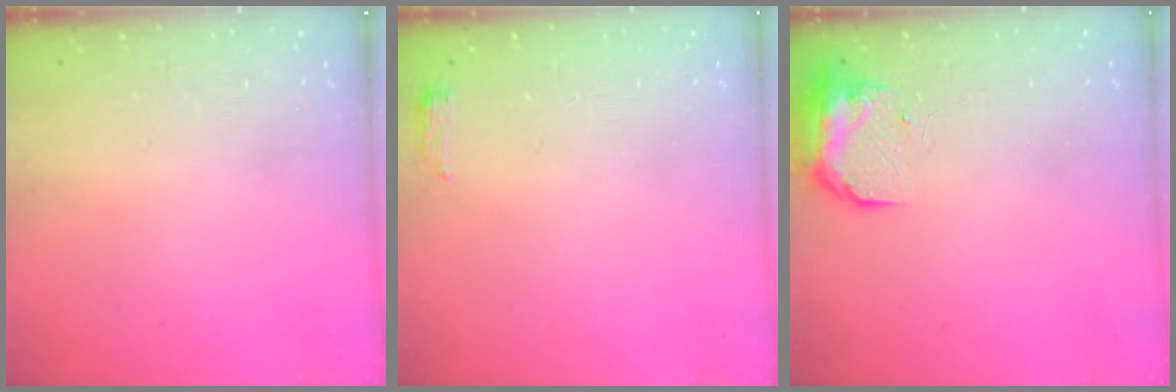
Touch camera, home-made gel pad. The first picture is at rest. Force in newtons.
{"total": 3.3, "press": 3.2, "slide": 1.0}
{"total": 17.0, "press": 11.4, "slide": 12.7}